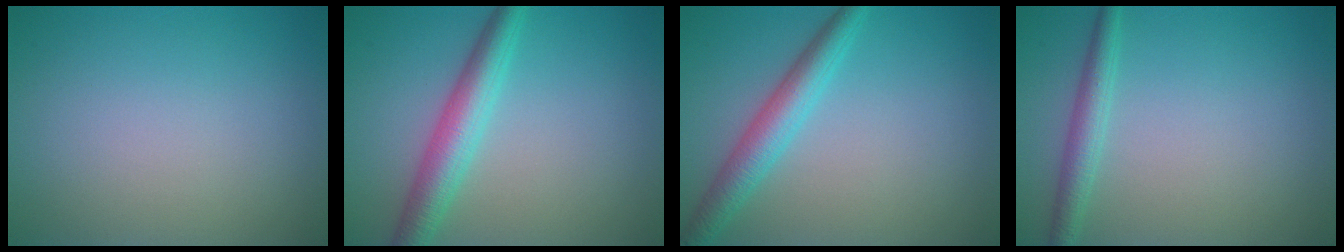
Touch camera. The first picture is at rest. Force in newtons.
{"total": 4.4, "press": 4.4, "slide": 0.1}
{"total": 3.8, "press": 3.8, "slide": 0.1}
{"total": 2.3, "press": 2.2, "slide": 0.1}